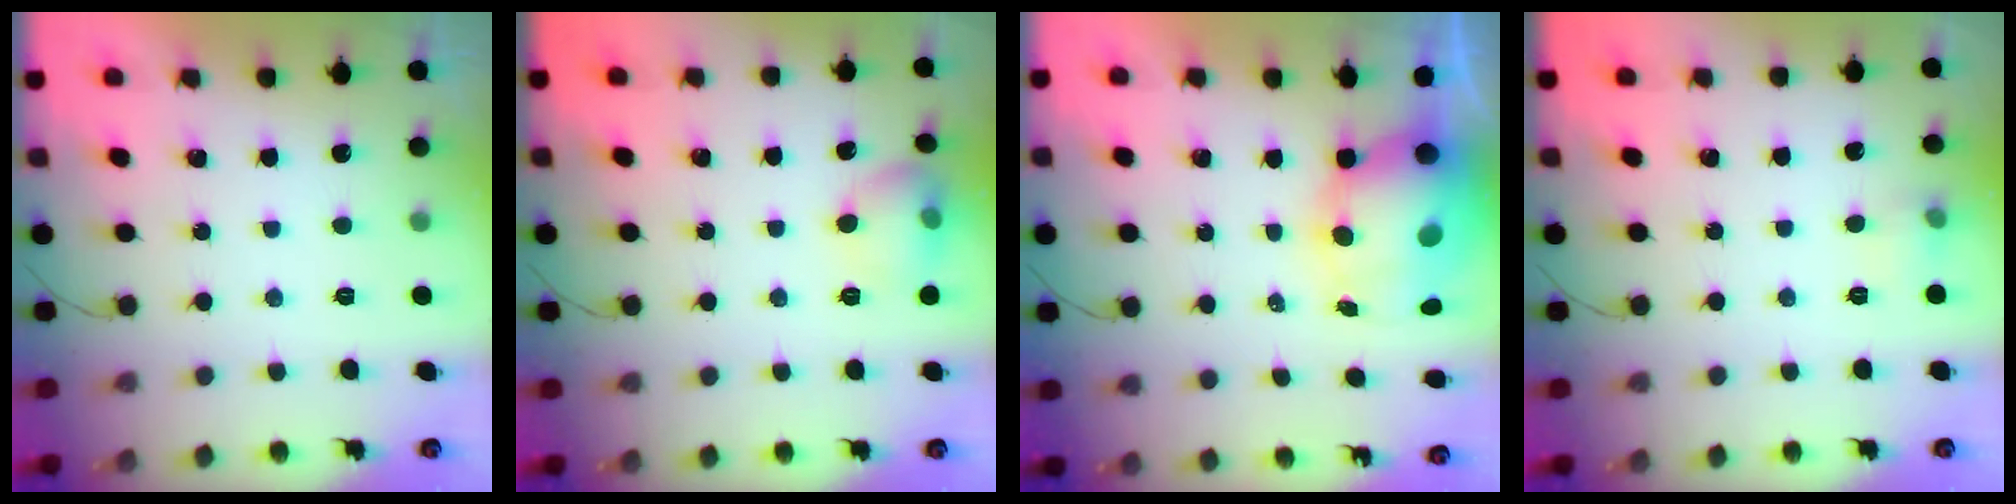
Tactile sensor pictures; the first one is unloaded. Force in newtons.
{"total": 11.6, "press": 9.5, "slide": 6.7}
{"total": 11.8, "press": 11.3, "slide": 3.2}
{"total": 5.3, "press": 5.1, "slide": 1.5}